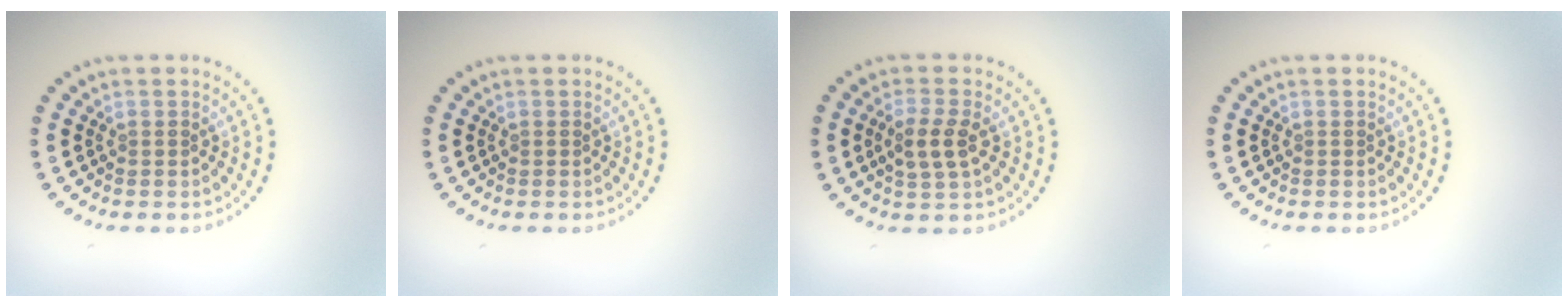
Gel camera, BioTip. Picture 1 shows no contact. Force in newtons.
{"total": 0.0}
{"total": 2.6, "press": 2.5, "slide": 0.8}
{"total": 0.0}